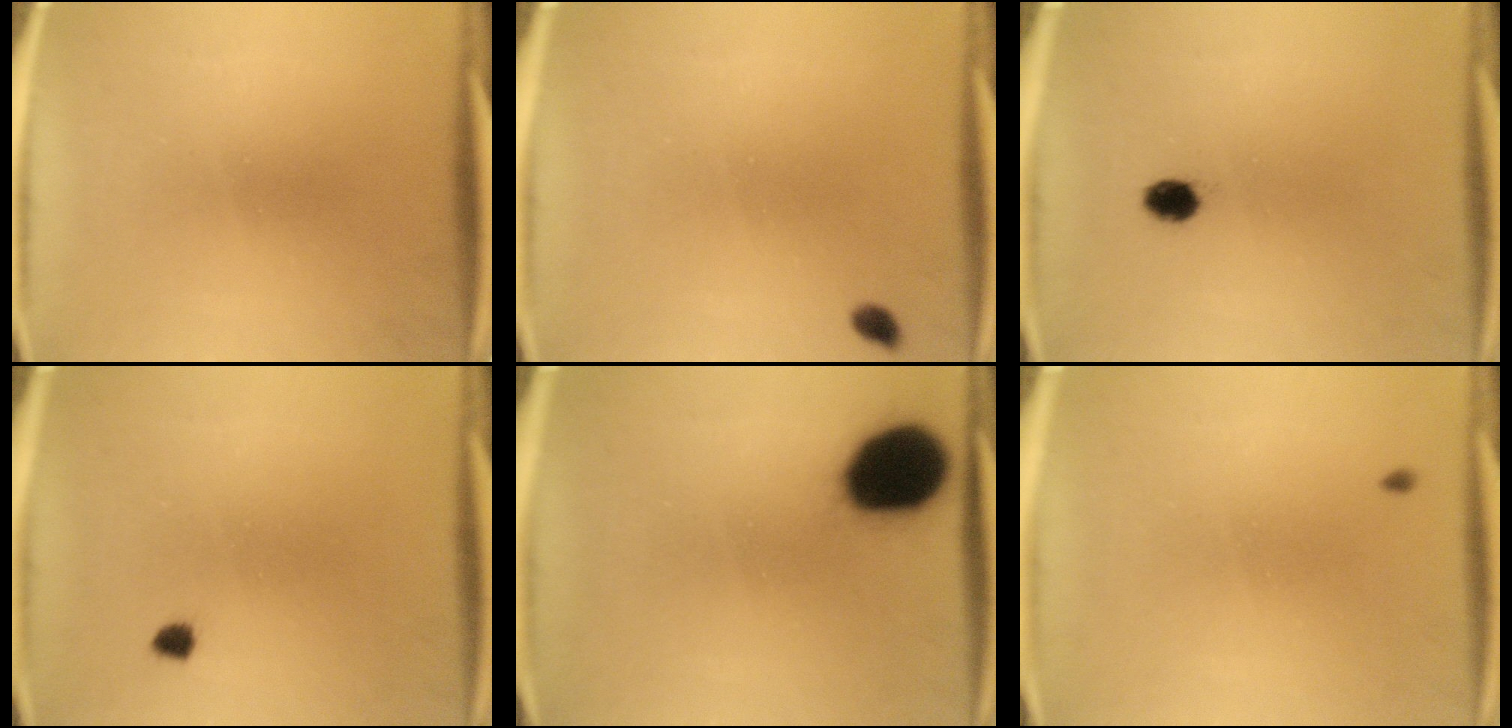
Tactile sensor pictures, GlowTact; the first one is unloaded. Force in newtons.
{"total": 1.3}
{"total": 2.9}
{"total": 1.2}
{"total": 18.4}
{"total": 0.9}